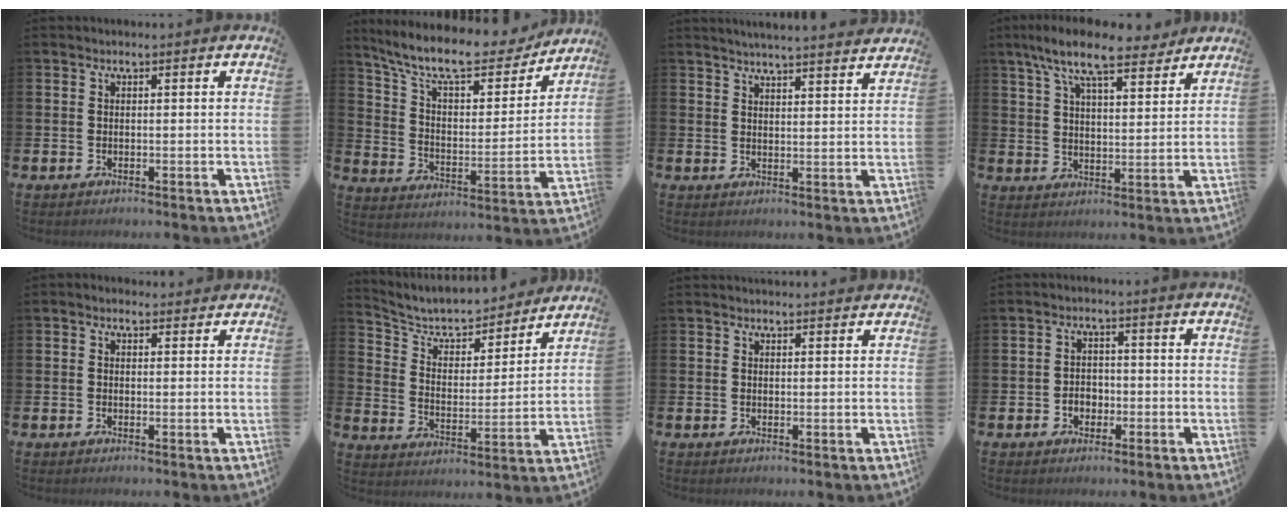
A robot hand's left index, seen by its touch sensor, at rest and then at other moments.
{"total": 11.2, "force": [10.0, 2.8, 4.2], "torque": [-0.108, -0.067, 0.169]}
{"total": 4.2, "force": [4.1, -0.5, 0.2], "torque": [-0.006, -0.029, 0.072]}
{"total": 10.1, "force": [8.6, 2.2, 4.8], "torque": [-0.103, -0.033, 0.152]}
{"total": 1.1, "force": [0.9, 0.6, 0.3], "torque": [0.006, 0.003, 0.013]}
{"total": 7.2, "force": [6.6, 2.2, 1.6], "torque": [-0.061, -0.053, 0.110]}
{"total": 1.5, "force": [1.5, 0.1, 0.0], "torque": [0.012, -0.008, 0.025]}
{"total": 2.4, "force": [-0.9, 2.0, 1.1], "torque": [-0.008, -0.002, -0.023]}